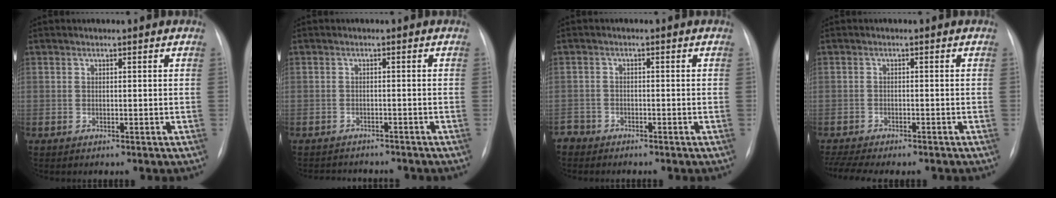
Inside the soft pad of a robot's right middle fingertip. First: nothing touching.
{"total": 5.7, "force": [-5.3, 1.6, 1.1], "torque": [-0.010, -0.001, -0.068]}
{"total": 2.3, "force": [-2.0, 1.0, -0.5], "torque": [0.008, 0.001, -0.038]}
{"total": 8.7, "force": [-7.5, 1.8, 4.0], "torque": [-0.063, 0.003, -0.109]}